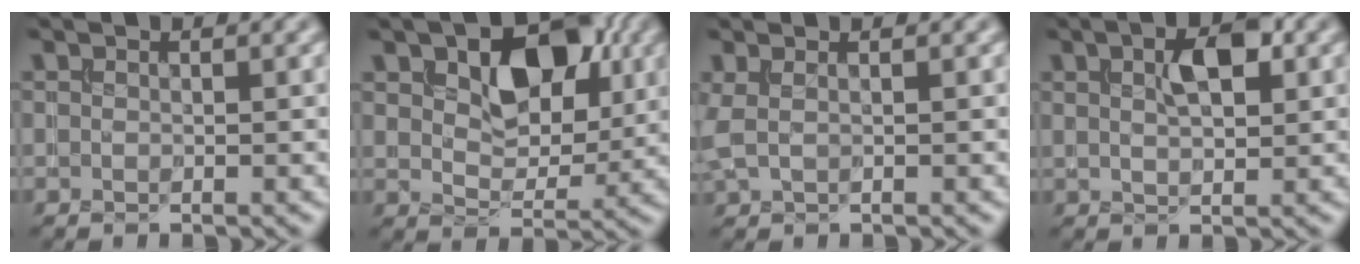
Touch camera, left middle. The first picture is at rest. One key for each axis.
{"total": 8.0, "fx": 3.0, "fy": 4.7, "fz": 5.8, "tx": -0.096, "ty": -0.001, "tz": 0.043}
{"total": 1.3, "fx": 0.4, "fy": 0.6, "fz": 1.1, "tx": -0.029, "ty": 0.006, "tz": 0.006}
{"total": 3.9, "fx": 1.4, "fy": 1.8, "fz": 3.2, "tx": -0.058, "ty": 0.009, "tz": 0.026}